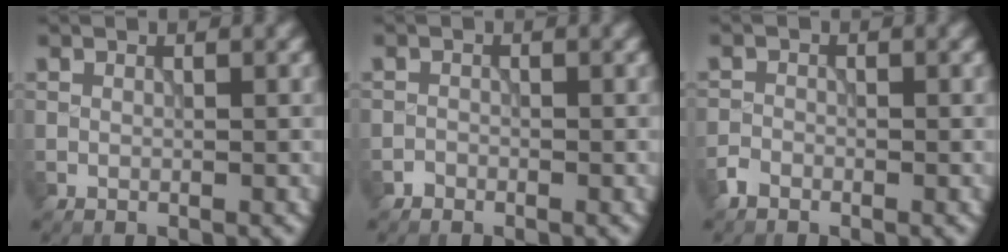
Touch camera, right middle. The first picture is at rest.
{"total": 0.7, "force": [-0.6, 0.3, -0.1], "torque": [0.005, -0.001, -0.011]}
{"total": 1.1, "force": [-1.0, 0.6, 0.2], "torque": [-0.001, 0.002, -0.023]}